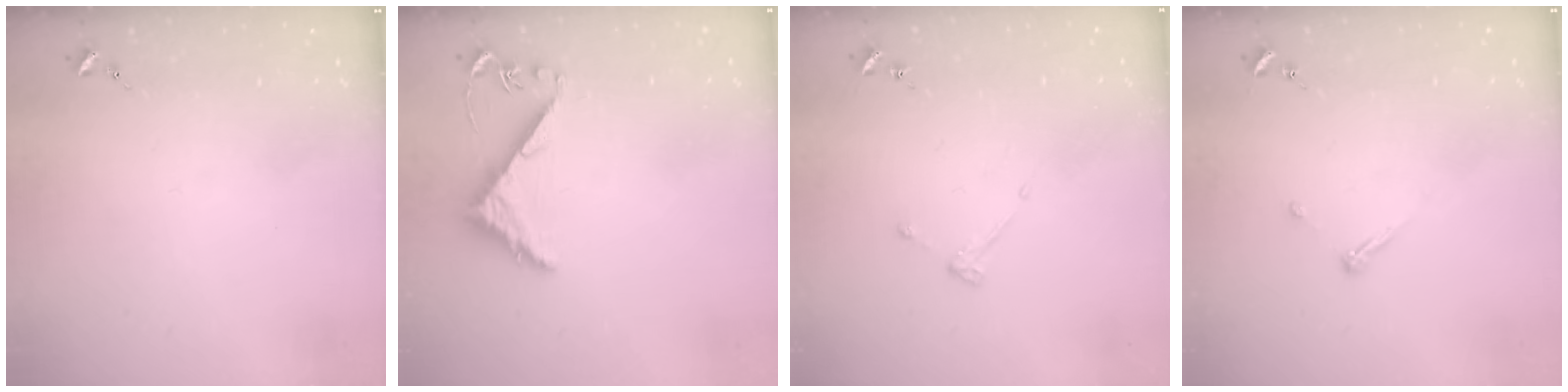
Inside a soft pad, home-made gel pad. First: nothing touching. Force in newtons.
{"total": 5.2, "press": 5.2, "slide": 0.4}
{"total": 3.1, "press": 3.0, "slide": 0.5}
{"total": 4.5, "press": 4.5, "slide": 0.4}